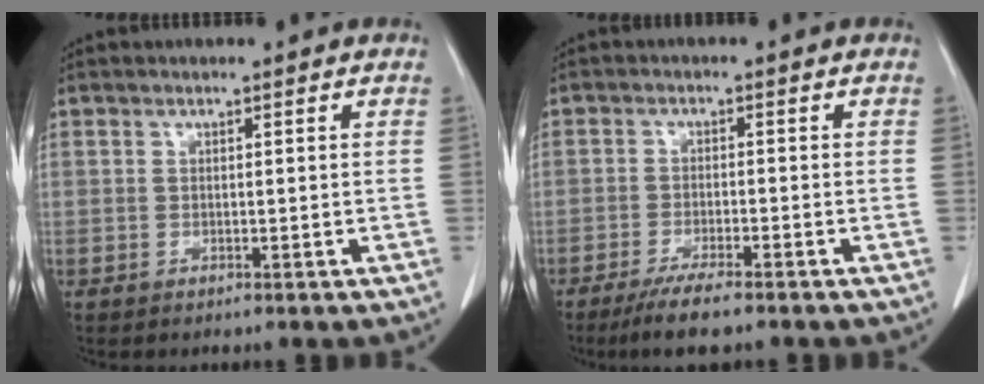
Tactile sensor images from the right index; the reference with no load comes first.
{"total": 6.0, "force": [-4.6, 0.4, 3.9], "torque": [-0.068, -0.015, -0.076]}